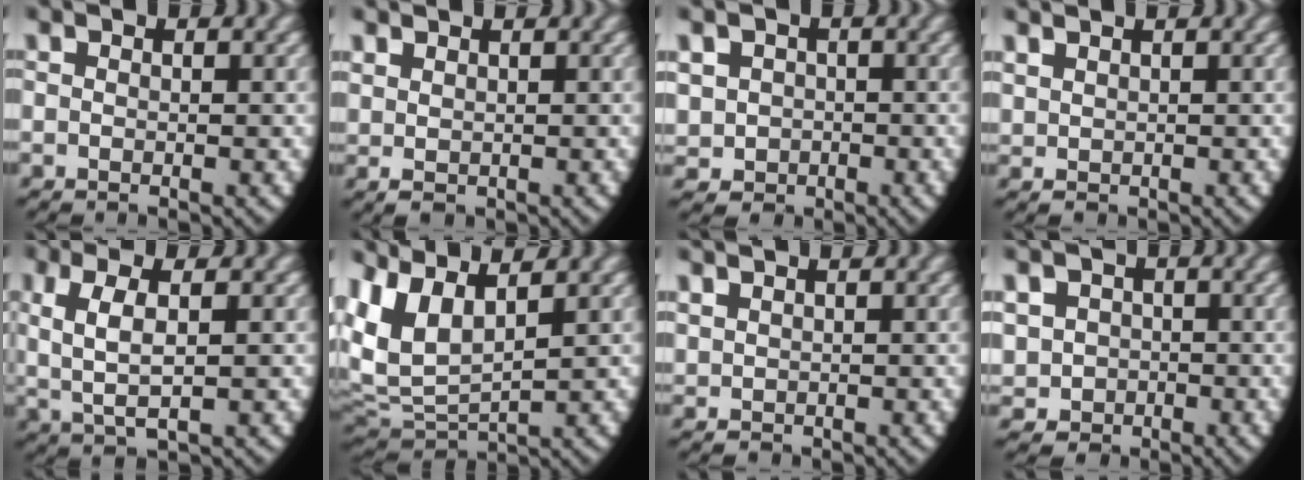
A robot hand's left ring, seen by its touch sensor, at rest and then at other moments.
{"total": 0.9, "force": [0.5, 0.6, 0.4], "torque": [-0.016, -0.012, 0.025]}
{"total": 6.4, "force": [-0.6, 6.1, 2.0], "torque": [-0.052, -0.024, -0.006]}
{"total": 0.9, "force": [0.8, 0.5, 0.2], "torque": [-0.013, -0.007, 0.028]}
{"total": 4.7, "force": [0.5, 2.4, 4.0], "torque": [-0.098, -0.010, 0.019]}
{"total": 10.9, "force": [2.3, 8.8, 6.0], "torque": [-0.189, -0.027, 0.045]}
{"total": 1.1, "force": [0.8, 0.7, 0.2], "torque": [-0.016, -0.007, 0.028]}
{"total": 7.2, "force": [-0.8, 6.8, 2.3], "torque": [-0.057, -0.027, -0.010]}